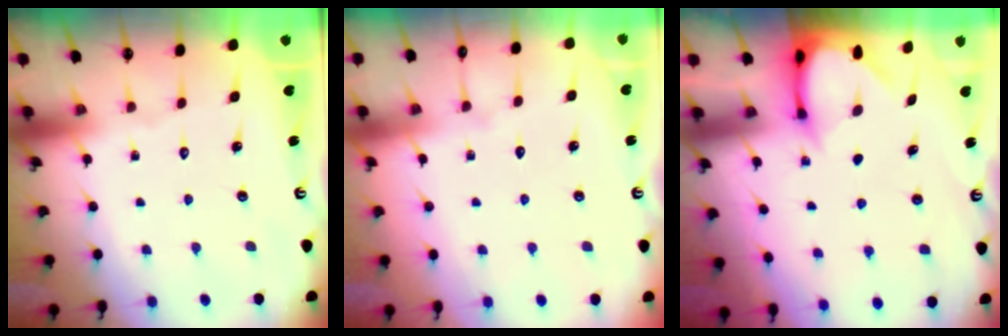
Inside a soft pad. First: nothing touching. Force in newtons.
{"total": 2.9, "press": 2.9, "slide": 0.4}
{"total": 3.4, "press": 3.4, "slide": 0.3}